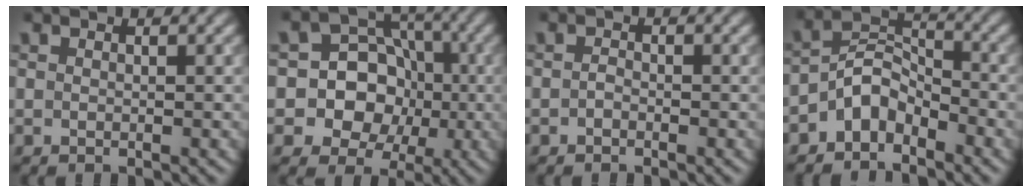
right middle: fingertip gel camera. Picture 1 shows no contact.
{"total": 10.6, "force": [-1.6, 9.8, 3.9], "torque": [-0.066, 0.030, -0.053]}
{"total": 0.7, "force": [-0.4, 0.4, 0.4], "torque": [-0.008, 0.000, -0.008]}
{"total": 4.0, "force": [-2.9, 2.1, 1.9], "torque": [-0.029, 0.013, -0.066]}